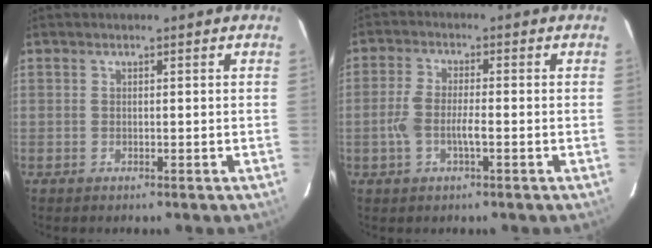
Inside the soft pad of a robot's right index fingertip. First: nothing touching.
{"total": 5.3, "force": [-1.6, 1.7, 4.8], "torque": [-0.104, 0.002, -0.031]}